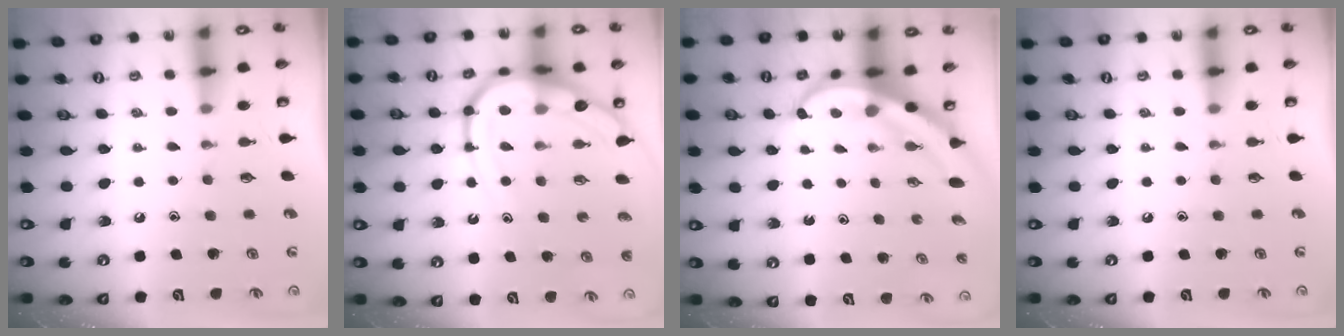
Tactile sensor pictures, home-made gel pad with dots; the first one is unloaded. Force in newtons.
{"total": 14.6, "press": 14.5, "slide": 1.6}
{"total": 5.8, "press": 5.8, "slide": 0.8}
{"total": 0.0}